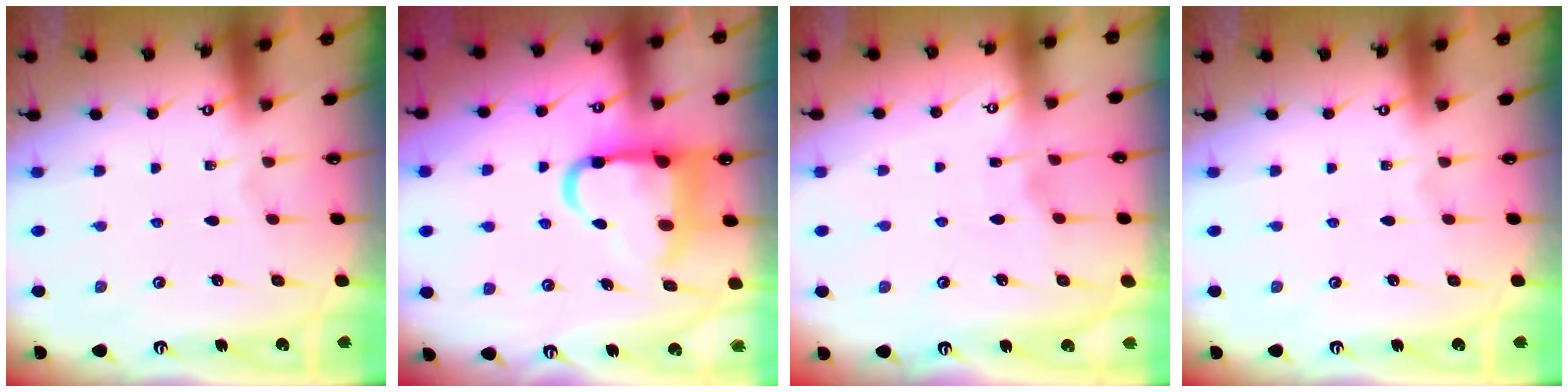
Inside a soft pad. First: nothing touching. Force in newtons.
{"total": 13.3, "press": 13.2, "slide": 1.7}
{"total": 2.8, "press": 2.8, "slide": 0.4}
{"total": 0.0}